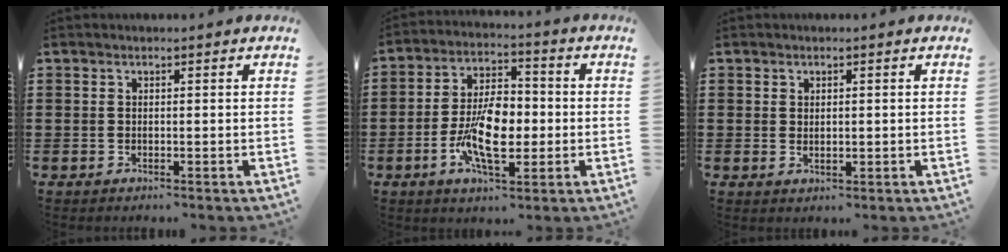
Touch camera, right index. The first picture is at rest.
{"total": 10.0, "force": [-2.0, 5.1, 8.4], "torque": [-0.168, 0.001, -0.041]}
{"total": 0.7, "force": [0.4, 0.4, 0.4], "torque": [-0.008, 0.005, 0.007]}